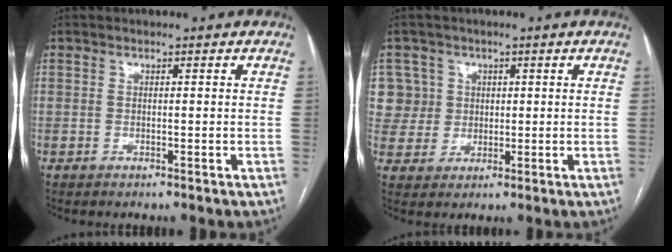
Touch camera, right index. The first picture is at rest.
{"total": 7.2, "force": [2.0, 6.9, 0.0], "torque": [0.009, 0.028, 0.052]}